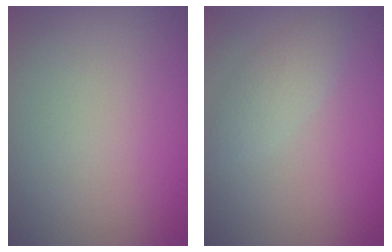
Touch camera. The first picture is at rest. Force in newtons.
{"total": 1.9, "press": 1.9, "slide": 0.0}